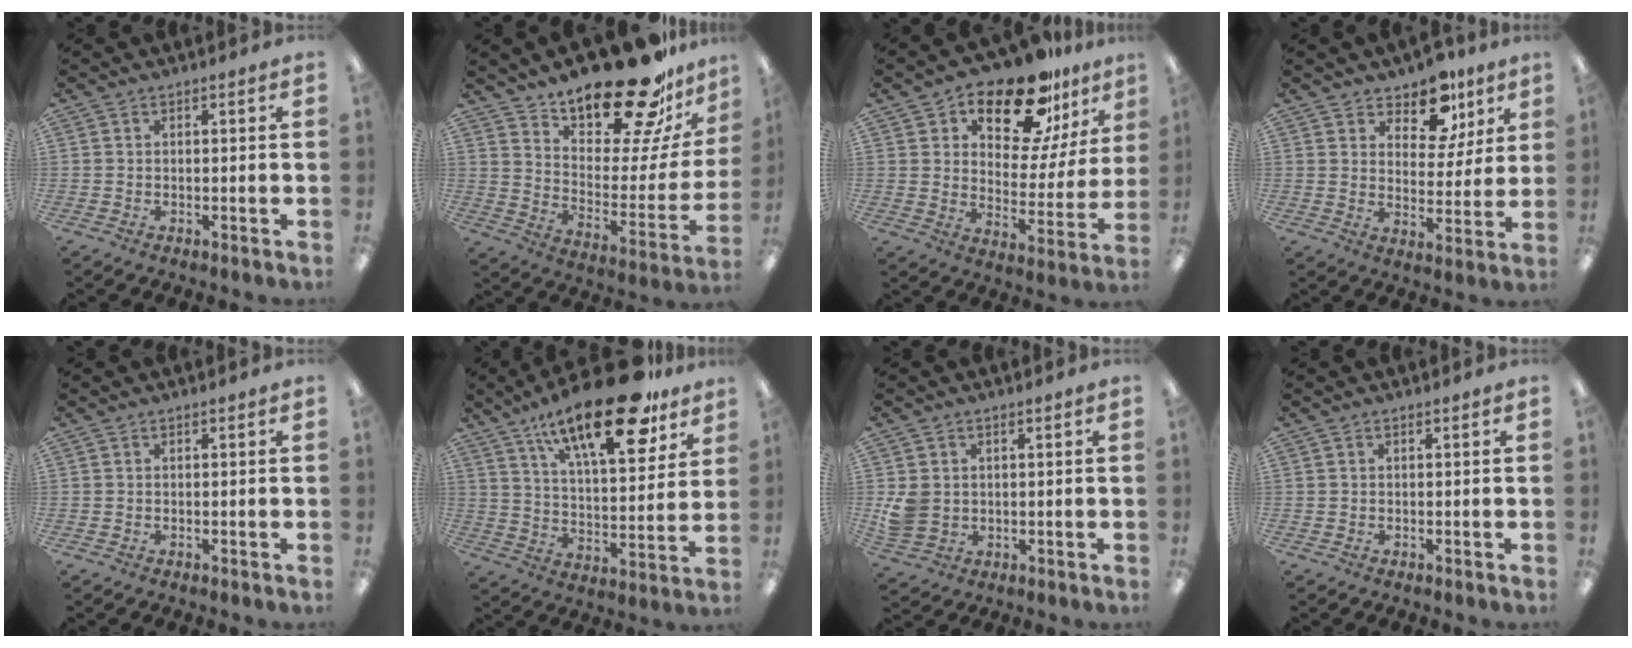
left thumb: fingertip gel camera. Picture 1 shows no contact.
{"total": 23.7, "force": [19.6, 6.9, 11.5], "torque": [-0.158, -0.148, 0.323]}
{"total": 18.8, "force": [14.3, 8.0, 9.2], "torque": [-0.146, -0.094, 0.244]}
{"total": 10.6, "force": [7.9, 5.8, 4.1], "torque": [-0.059, -0.050, 0.142]}
{"total": 0.0}
{"total": 23.1, "force": [15.3, 7.8, 15.3], "torque": [-0.233, -0.087, 0.250]}
{"total": 5.5, "force": [0.8, 4.9, 2.4], "torque": [-0.047, 0.002, 0.016]}
{"total": 0.0}